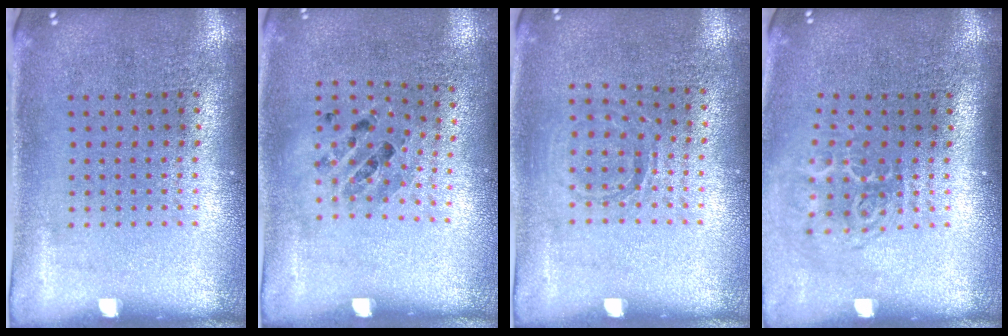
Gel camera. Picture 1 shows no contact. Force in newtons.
{"total": 0.8, "press": 0.7, "slide": 0.4}
{"total": 0.9, "press": 0.9, "slide": 0.1}
{"total": 1.8, "press": 1.2, "slide": 1.4}